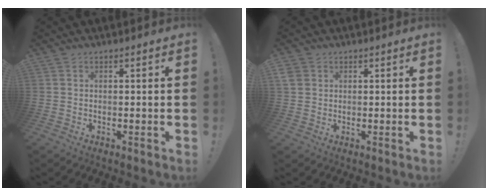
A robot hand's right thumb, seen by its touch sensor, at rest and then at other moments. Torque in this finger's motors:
{"motor_torque": [1.02, 0.00, 0.45, -0.16, -0.45]}